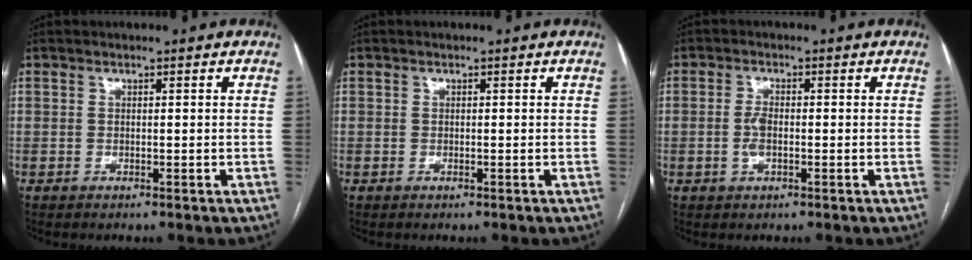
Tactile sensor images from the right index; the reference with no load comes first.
{"total": 0.0}
{"total": 2.6, "force": [-0.5, 1.1, 2.3], "torque": [-0.053, 0.003, -0.007]}